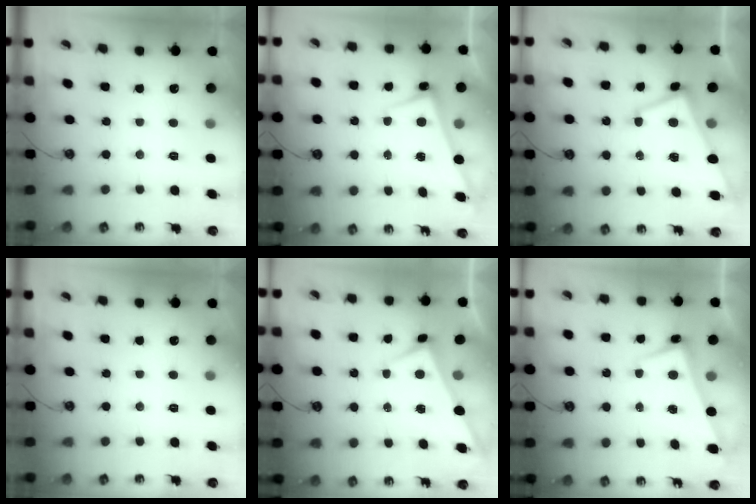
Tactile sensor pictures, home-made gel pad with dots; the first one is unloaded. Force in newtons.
{"total": 2.8, "press": 2.7, "slide": 0.4}
{"total": 1.0, "press": 0.2, "slide": 1.0}
{"total": 0.0}
{"total": 2.9, "press": 2.9, "slide": 0.1}
{"total": 2.4, "press": 2.3, "slide": 0.7}